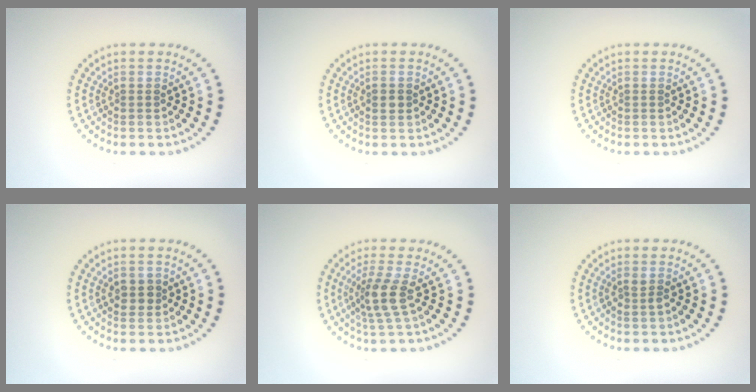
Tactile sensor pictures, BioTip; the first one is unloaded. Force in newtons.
{"total": 1.3, "press": 1.3, "slide": 0.1}
{"total": 0.0}
{"total": 1.6, "press": 1.6, "slide": 0.3}
{"total": 3.0, "press": 2.3, "slide": 1.9}
{"total": 0.6, "press": 0.6, "slide": 0.1}